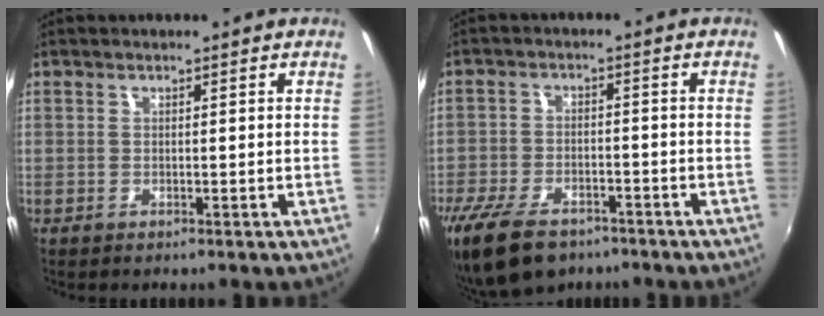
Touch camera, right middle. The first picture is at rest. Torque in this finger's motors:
{"motor_torque": [1.15, -0.99, 0.25, 0.18]}